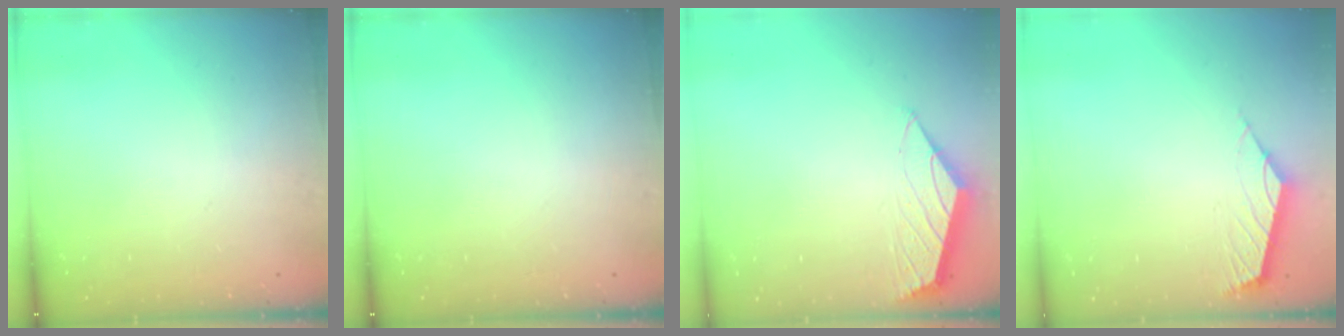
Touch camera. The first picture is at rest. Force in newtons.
{"total": 0.0}
{"total": 1.5, "press": 1.4, "slide": 0.4}
{"total": 2.5, "press": 2.4, "slide": 0.7}